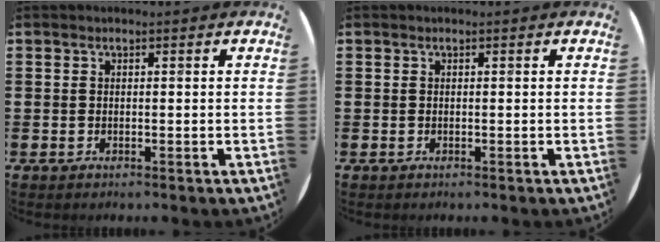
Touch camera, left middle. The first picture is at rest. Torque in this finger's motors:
{"motor_torque": [-0.26, -0.09, 0.00, -0.01]}